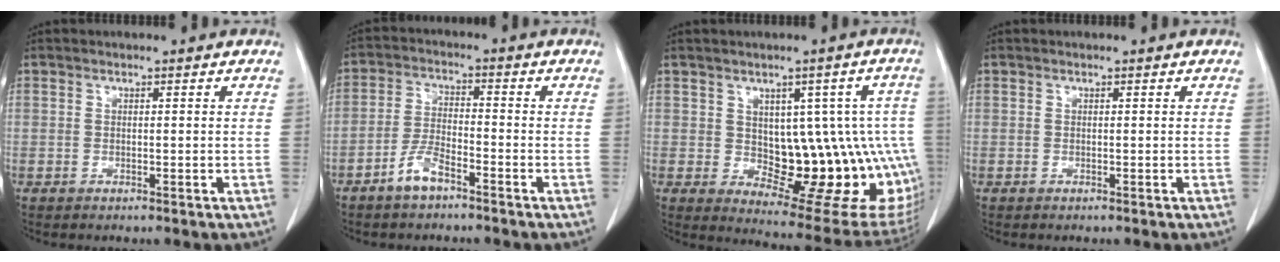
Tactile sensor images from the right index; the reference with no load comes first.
{"total": 5.0, "force": [-3.6, 1.4, 3.3], "torque": [-0.074, 0.003, -0.070]}
{"total": 16.9, "force": [-0.9, 7.4, 15.2], "torque": [-0.128, 0.022, 0.017]}
{"total": 0.0}